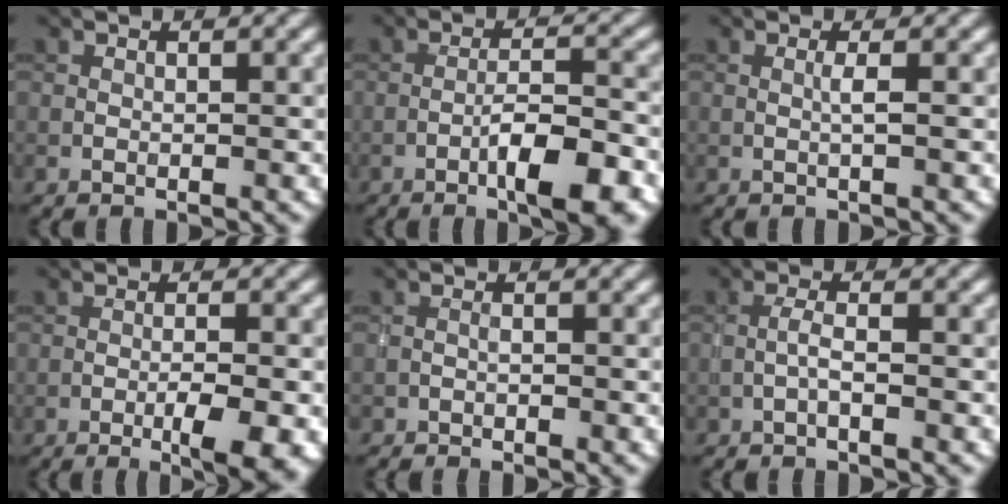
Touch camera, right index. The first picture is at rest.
{"total": 6.4, "force": [-3.2, 1.3, 5.4], "torque": [-0.088, 0.010, -0.051]}
{"total": 0.9, "force": [0.0, 0.0, 0.9], "torque": [-0.018, 0.002, -0.003]}
{"total": 4.5, "force": [-1.9, 0.7, 4.0], "torque": [-0.064, 0.002, -0.029]}
{"total": 1.0, "force": [-0.9, 0.3, 0.3], "torque": [-0.006, -0.002, -0.019]}
{"total": 1.5, "force": [-0.7, 0.1, 1.3], "torque": [-0.027, 0.005, -0.016]}